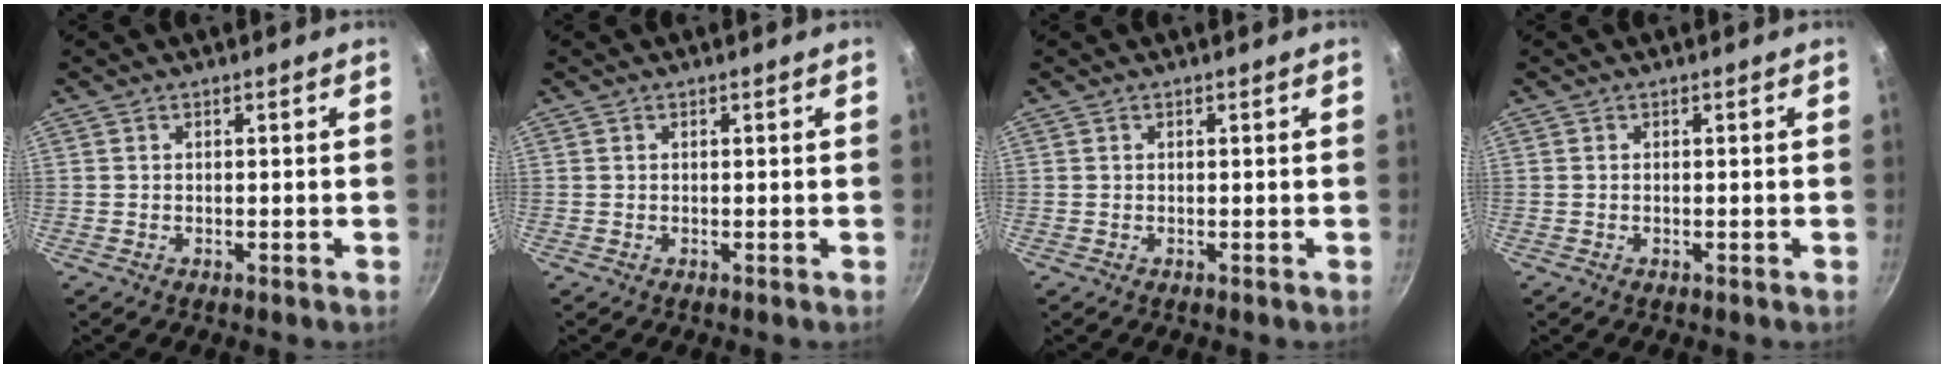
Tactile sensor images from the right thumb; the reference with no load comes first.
{"total": 0.0}
{"total": 0.0}
{"total": 0.0}